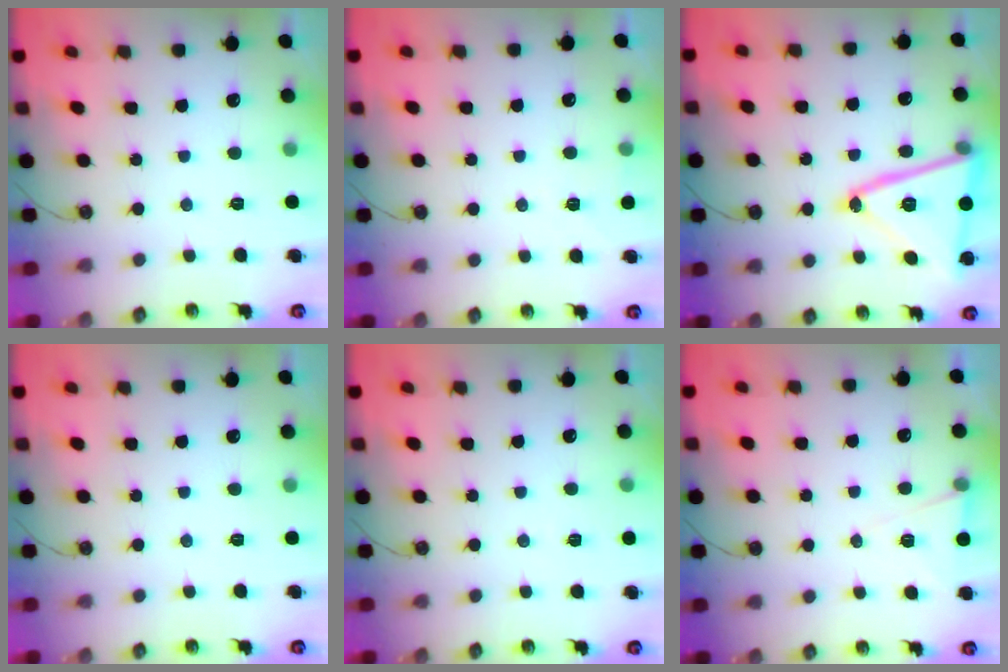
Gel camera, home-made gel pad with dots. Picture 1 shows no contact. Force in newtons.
{"total": 5.2, "press": 3.1, "slide": 4.2}
{"total": 19.2, "press": 19.0, "slide": 2.4}
{"total": 0.0}
{"total": 2.2, "press": 1.9, "slide": 1.1}
{"total": 6.9, "press": 5.2, "slide": 4.6}